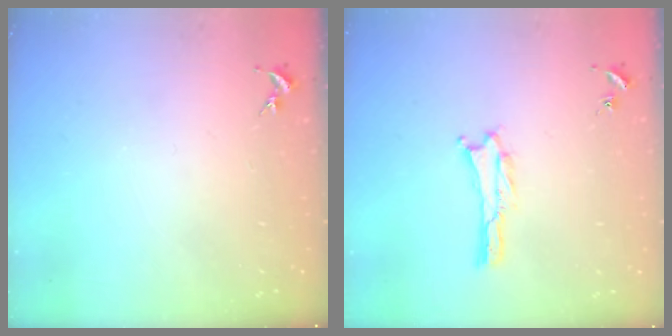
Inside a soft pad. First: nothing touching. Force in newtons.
{"total": 0.0}